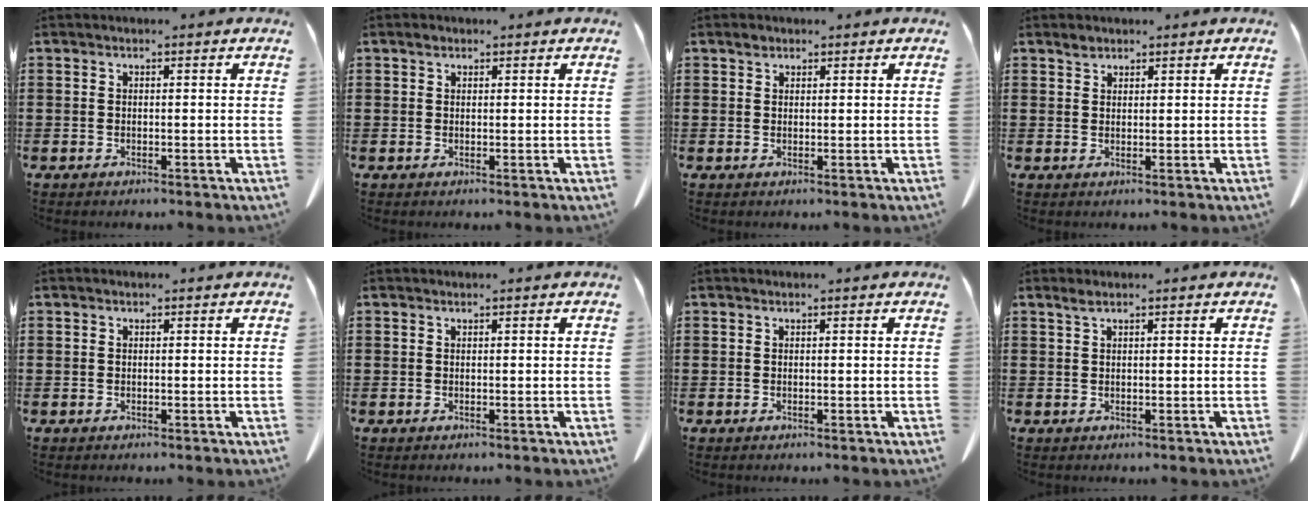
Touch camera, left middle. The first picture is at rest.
{"total": 0.9, "force": [0.5, 0.6, 0.4], "torque": [-0.011, 0.005, 0.008]}
{"total": 1.2, "force": [0.9, 0.7, 0.5], "torque": [-0.011, 0.004, 0.017]}
{"total": 1.4, "force": [1.1, 0.8, 0.4], "torque": [-0.011, 0.001, 0.022]}
{"total": 0.0}
{"total": 0.0}
{"total": 0.0}
{"total": 1.3, "force": [0.8, 0.2, 1.0], "torque": [-0.022, 0.001, 0.014]}